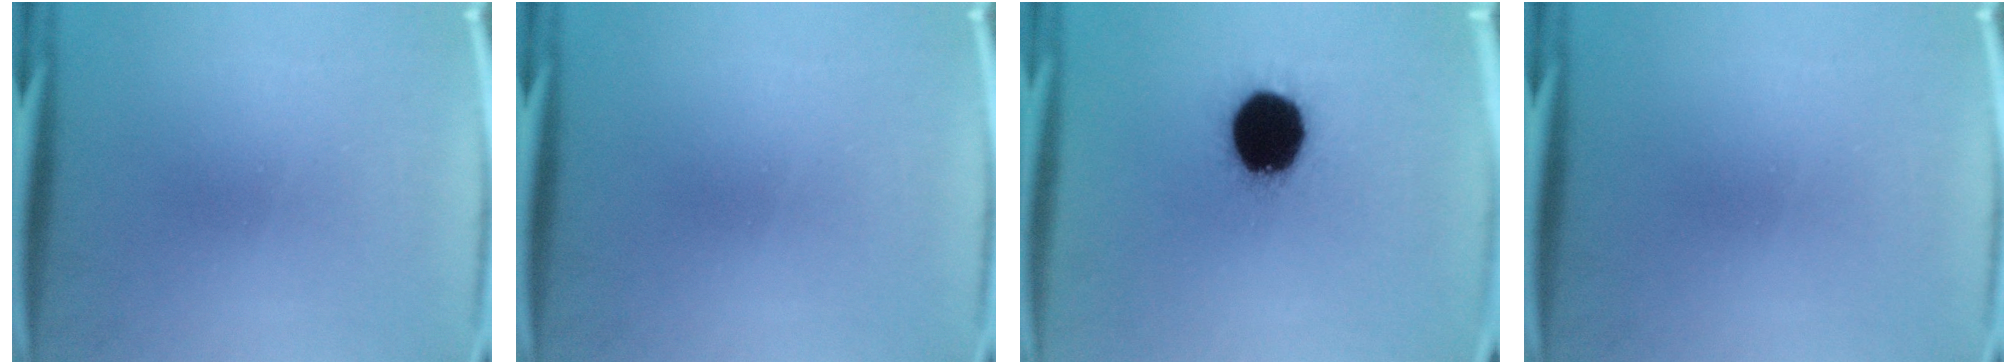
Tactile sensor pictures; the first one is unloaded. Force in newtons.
{"total": 0.0}
{"total": 20.0}
{"total": 0.0}